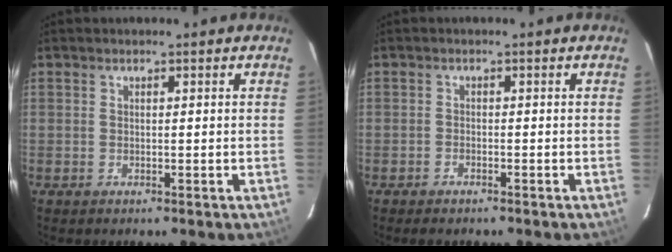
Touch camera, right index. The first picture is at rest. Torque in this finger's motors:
{"motor_torque": [0.24, -0.21, -0.06, -0.01]}